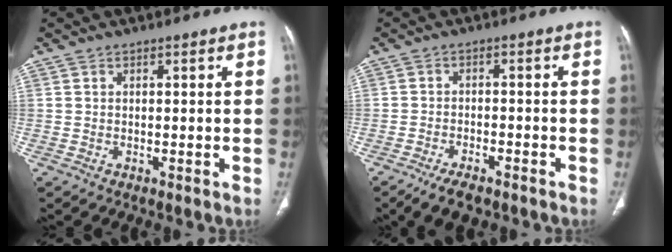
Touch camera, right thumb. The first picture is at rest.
{"total": 6.0, "force": [-4.5, 2.3, 3.3], "torque": [-0.055, 0.012, -0.074]}